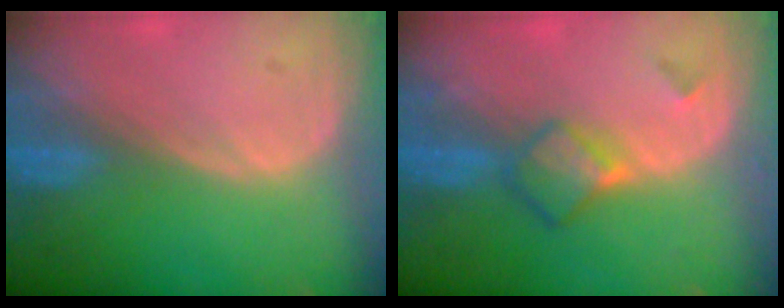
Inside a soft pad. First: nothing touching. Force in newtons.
{"total": 4.9, "press": 4.3, "slide": 2.3}